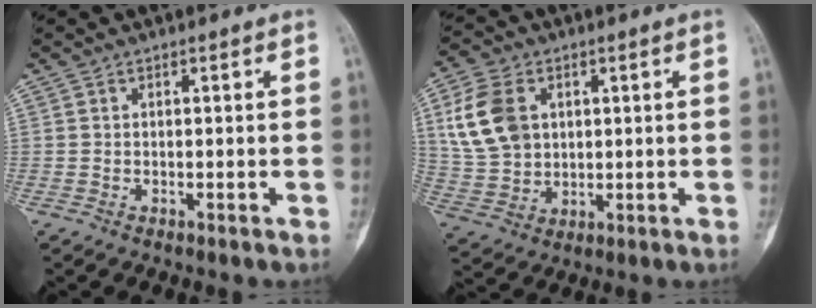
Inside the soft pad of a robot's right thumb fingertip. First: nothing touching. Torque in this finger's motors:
{"motor_torque": [-0.18, 0.67, 1.36, 0.16, 0.10]}